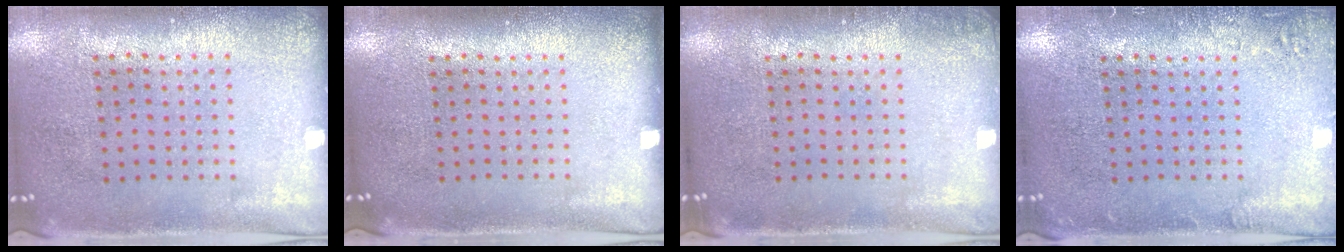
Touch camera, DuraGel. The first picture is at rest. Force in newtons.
{"total": 0.0}
{"total": 0.6, "press": 0.6, "slide": 0.2}
{"total": 1.5, "press": 1.5, "slide": 0.2}